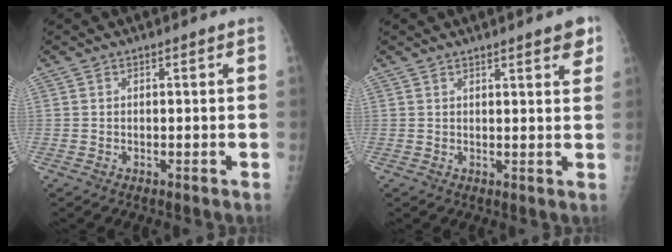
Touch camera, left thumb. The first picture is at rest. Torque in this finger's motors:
{"motor_torque": [-0.05, 0.11, -0.34, -0.09, 0.02]}